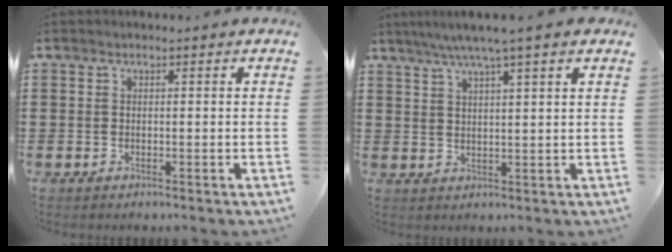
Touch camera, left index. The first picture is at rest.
{"total": 4.7, "force": [3.4, -0.6, 3.1], "torque": [-0.069, -0.007, 0.058]}